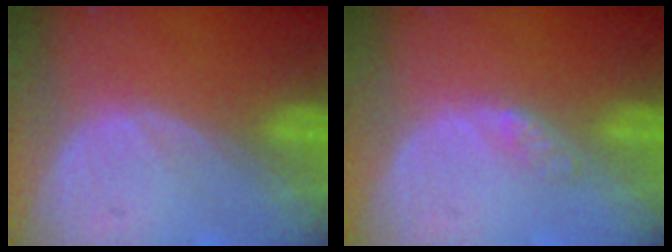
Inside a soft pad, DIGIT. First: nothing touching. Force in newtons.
{"total": 1.7, "press": 1.7, "slide": 0.2}